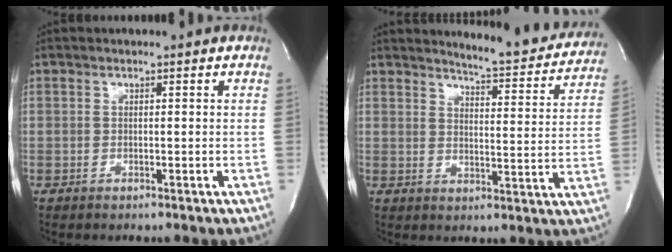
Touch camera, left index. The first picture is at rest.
{"total": 12.6, "force": [12.2, 1.4, 3.1], "torque": [-0.038, -0.044, 0.139]}